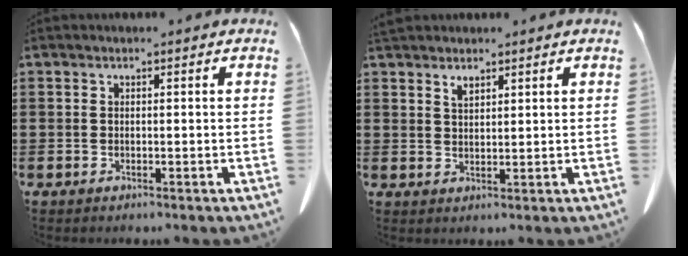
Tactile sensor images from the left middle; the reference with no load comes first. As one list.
[{"total": 2.0, "force": [1.7, 0.7, 0.8], "torque": [-0.012, -0.003, 0.030]}]